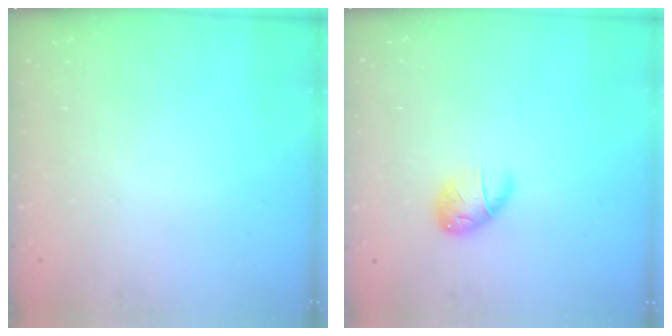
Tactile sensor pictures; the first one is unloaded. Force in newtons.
{"total": 7.1, "press": 7.0, "slide": 1.4}